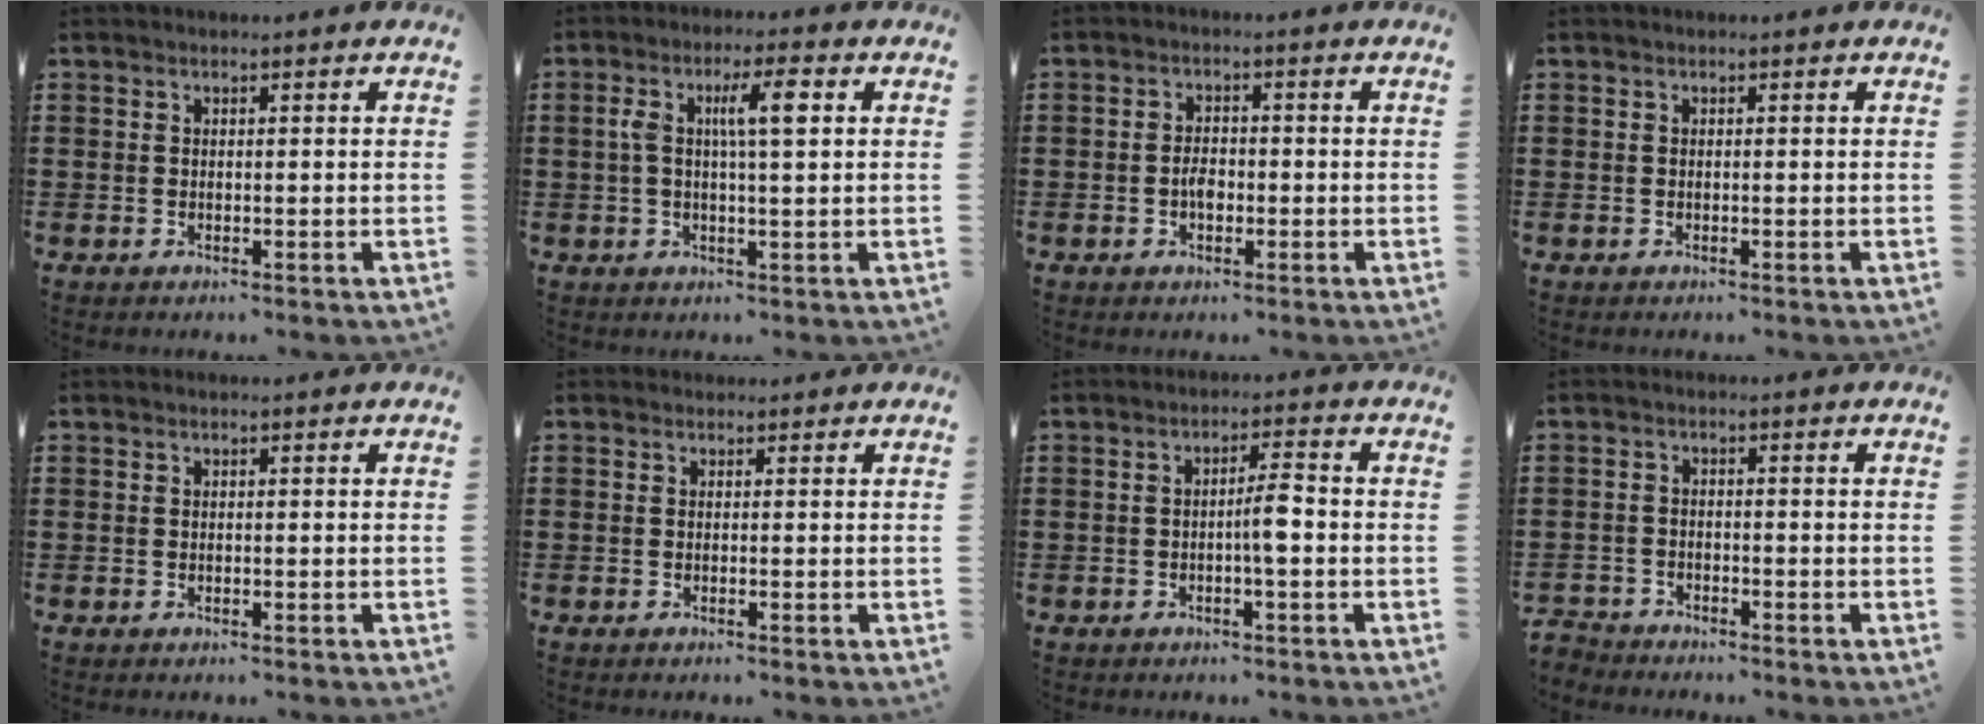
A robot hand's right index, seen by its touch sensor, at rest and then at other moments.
{"total": 6.5, "force": [1.5, 1.6, 6.1], "torque": [-0.115, 0.005, 0.019]}
{"total": 2.4, "force": [-0.7, 1.2, 1.9], "torque": [-0.036, 0.001, -0.012]}
{"total": 0.0}
{"total": 0.0}
{"total": 0.0}
{"total": 3.9, "force": [-0.8, 0.5, 3.8], "torque": [-0.067, 0.003, -0.017]}
{"total": 2.2, "force": [-2.1, 0.4, -0.3], "torque": [-0.003, 0.000, -0.049]}